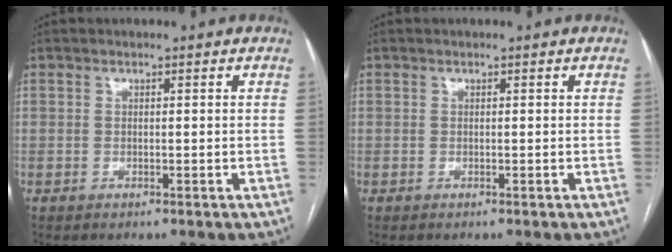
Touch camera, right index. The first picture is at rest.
{"total": 0.0}